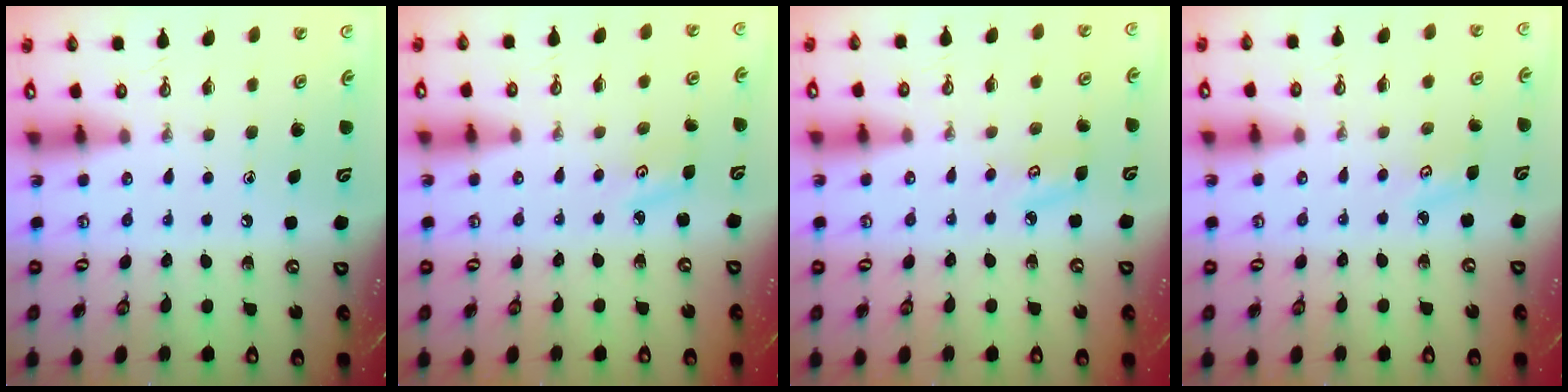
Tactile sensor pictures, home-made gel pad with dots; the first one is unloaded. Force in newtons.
{"total": 2.9, "press": 2.9, "slide": 0.5}
{"total": 5.5, "press": 5.5, "slide": 0.6}
{"total": 3.3, "press": 3.3, "slide": 0.4}